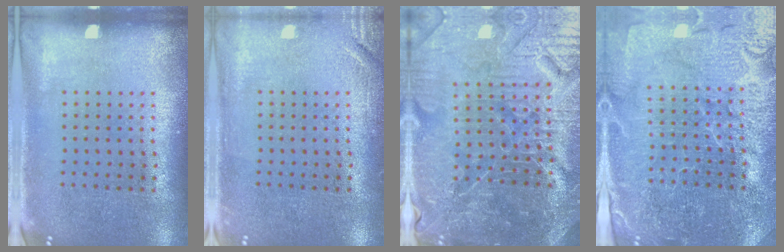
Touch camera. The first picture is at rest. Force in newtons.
{"total": 1.5, "press": 1.5, "slide": 0.3}
{"total": 5.9, "press": 5.5, "slide": 2.2}
{"total": 4.2, "press": 4.0, "slide": 1.2}